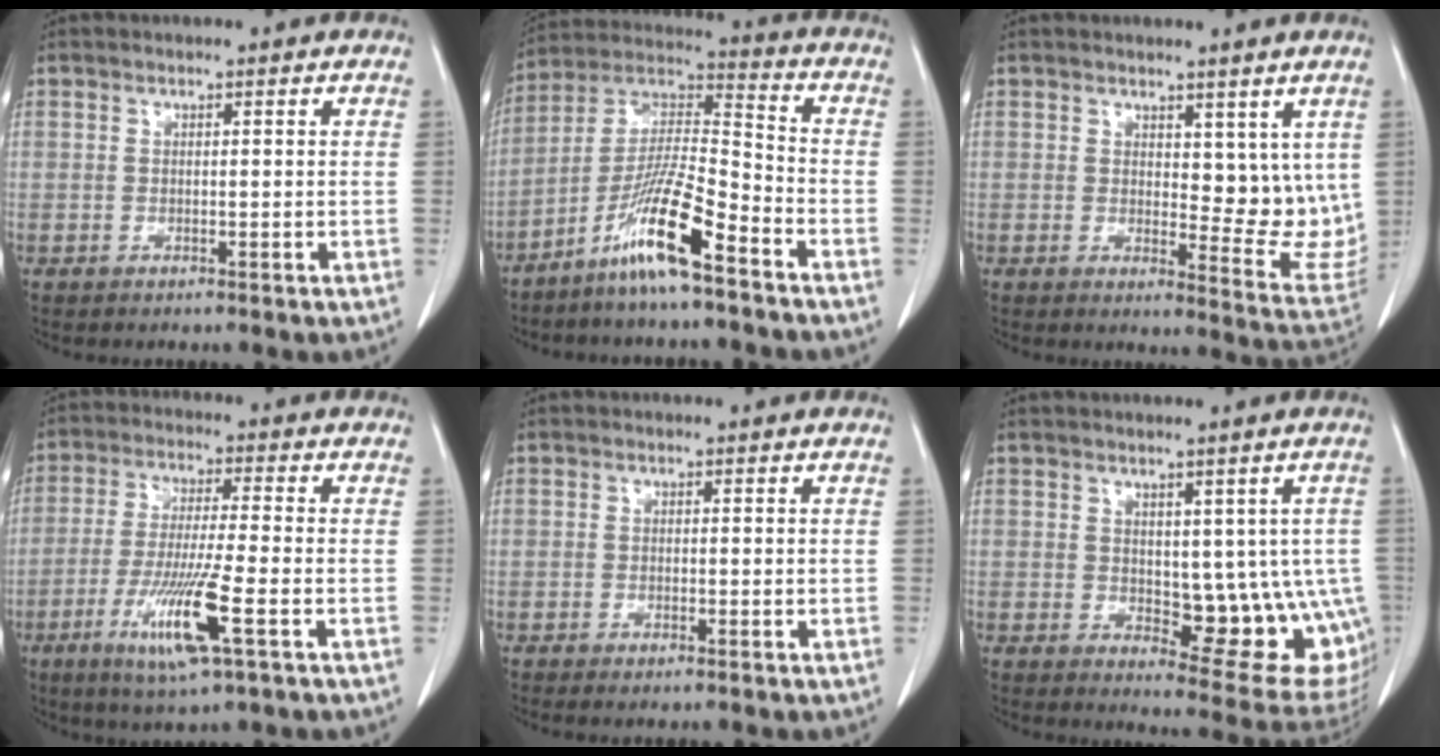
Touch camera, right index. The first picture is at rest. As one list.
[{"total": 12.7, "force": [-8.0, 0.3, 9.9], "torque": [-0.195, -0.010, -0.159]}, {"total": 8.0, "force": [3.3, 3.8, 6.3], "torque": [-0.062, -0.017, 0.052]}, {"total": 10.7, "force": [-4.3, 0.0, 9.8], "torque": [-0.192, -0.022, -0.080]}, {"total": 1.1, "force": [-0.8, 0.0, 0.7], "torque": [-0.014, -0.002, -0.013]}, {"total": 11.9, "force": [-0.6, 5.6, 10.5], "torque": [-0.098, -0.005, 0.007]}]